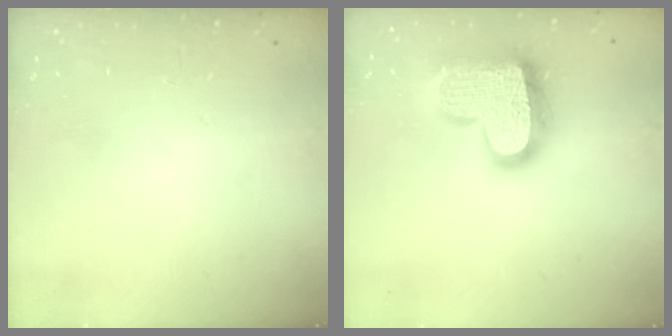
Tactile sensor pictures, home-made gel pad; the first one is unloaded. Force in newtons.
{"total": 20.8, "press": 20.7, "slide": 1.5}